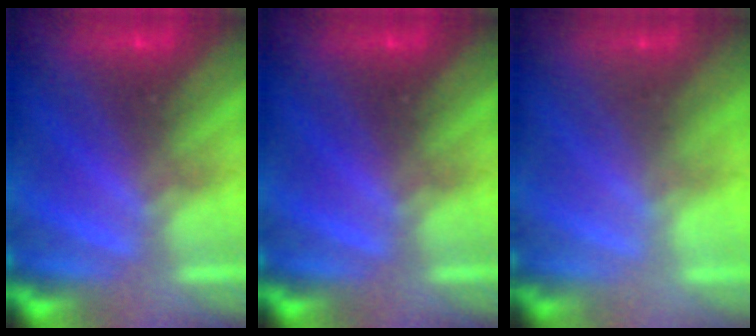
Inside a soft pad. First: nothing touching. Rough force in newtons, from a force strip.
{"total": 0.0}
{"total": 2.1}